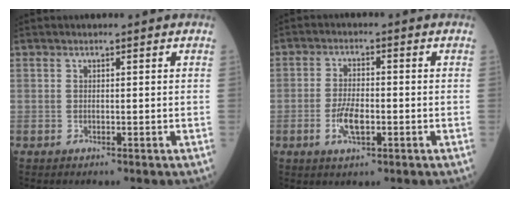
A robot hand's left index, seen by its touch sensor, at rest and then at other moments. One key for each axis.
{"total": 4.8, "fx": -1.6, "fy": 1.7, "fz": 4.2, "tx": -0.089, "ty": -0.001, "tz": -0.030}